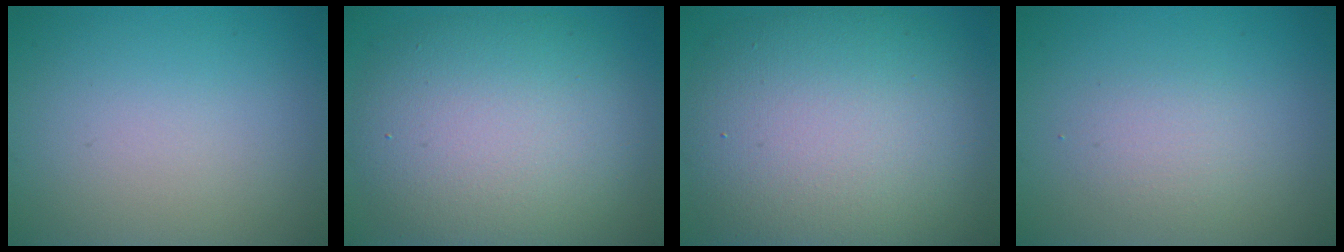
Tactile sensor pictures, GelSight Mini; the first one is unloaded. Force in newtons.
{"total": 10.1, "press": 10.0, "slide": 0.6}
{"total": 12.4, "press": 12.4, "slide": 1.0}
{"total": 1.6, "press": 1.6, "slide": 0.1}